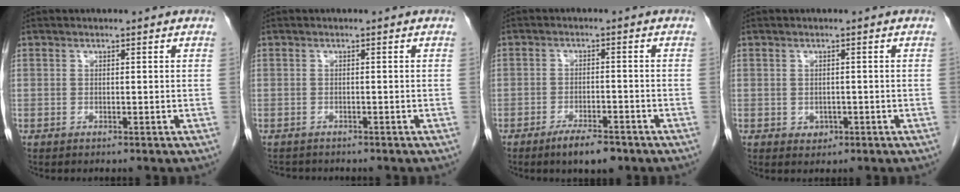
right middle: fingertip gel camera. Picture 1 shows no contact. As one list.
[{"total": 2.6, "force": [-2.3, 1.0, 0.5], "torque": [-0.008, -0.004, -0.031]}, {"total": 5.1, "force": [-3.6, 1.5, 3.2], "torque": [-0.056, -0.001, -0.056]}, {"total": 1.4, "force": [-0.4, 1.2, 0.6], "torque": [-0.007, 0.003, -0.001]}]